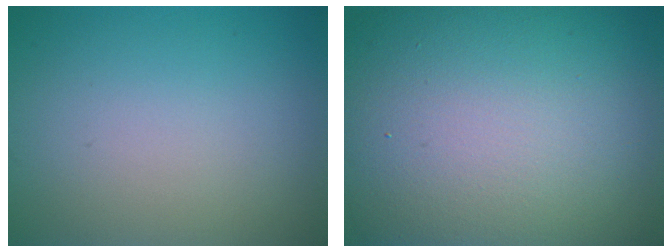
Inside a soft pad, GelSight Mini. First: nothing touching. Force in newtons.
{"total": 20.0, "press": 19.9, "slide": 1.3}